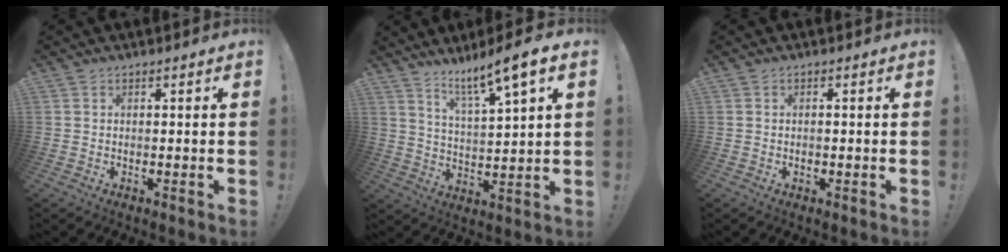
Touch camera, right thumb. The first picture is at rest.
{"total": 10.1, "force": [7.4, 0.4, 7.0], "torque": [-0.115, -0.049, 0.115]}
{"total": 0.7, "force": [-0.5, 0.4, 0.4], "torque": [-0.009, 0.002, -0.009]}